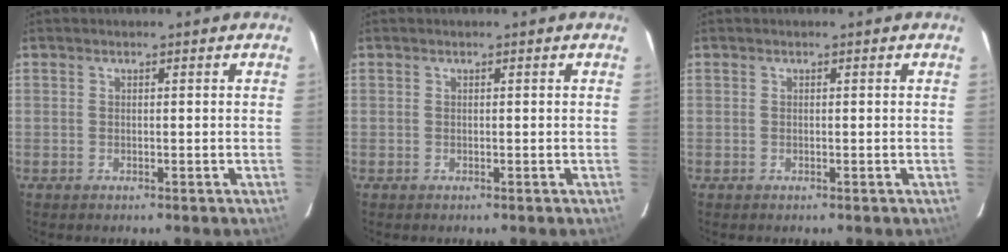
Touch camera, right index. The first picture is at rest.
{"total": 0.0}
{"total": 0.0}